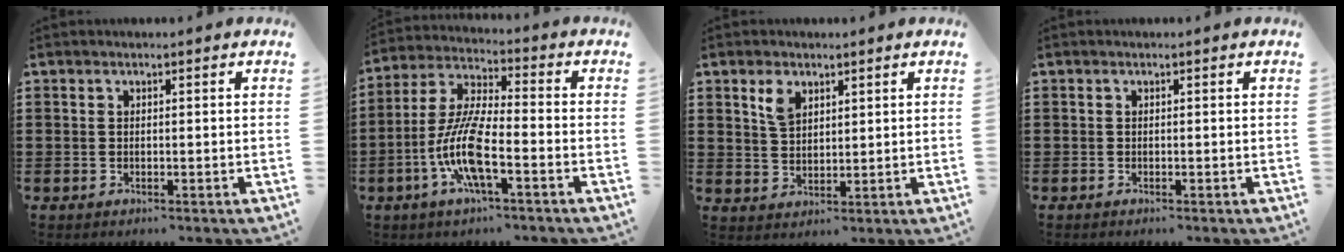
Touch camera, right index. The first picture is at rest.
{"total": 9.9, "force": [-3.9, 2.2, 8.8], "torque": [-0.205, -0.012, -0.081]}
{"total": 3.6, "force": [2.2, 2.1, 2.0], "torque": [-0.039, 0.003, 0.039]}
{"total": 0.0}